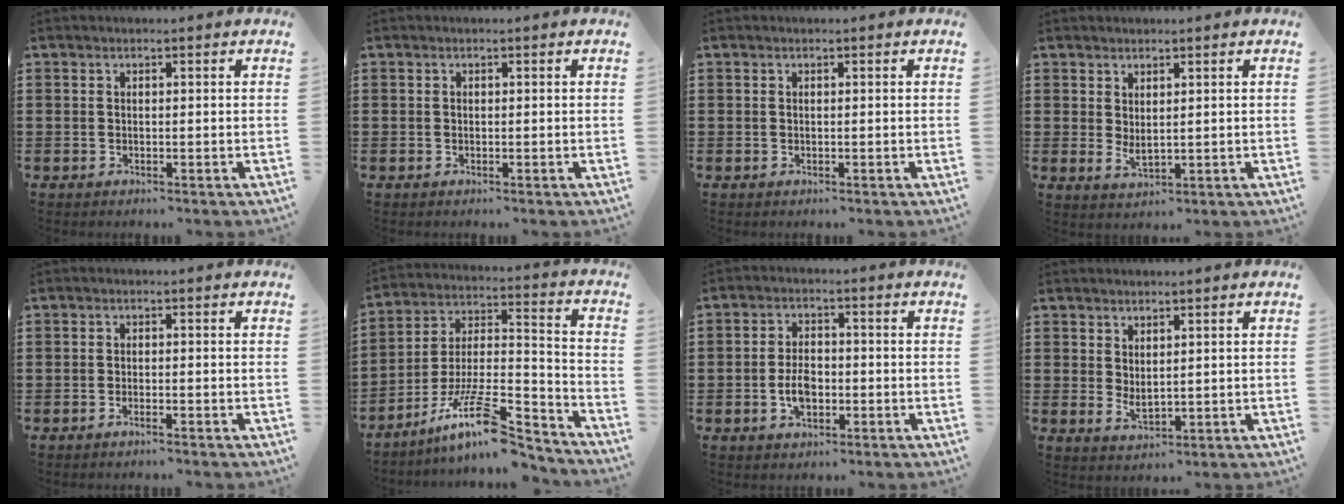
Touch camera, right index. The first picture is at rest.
{"total": 0.0}
{"total": 0.0}
{"total": 2.1, "force": [1.2, 0.6, 1.7], "torque": [-0.032, -0.002, 0.023]}
{"total": 1.0, "force": [-0.9, 0.0, 0.5], "torque": [-0.010, -0.003, -0.016]}
{"total": 14.6, "force": [-10.4, 3.2, 9.7], "torque": [-0.166, 0.021, -0.186]}
{"total": 4.6, "force": [-1.2, 2.6, 3.6], "torque": [-0.080, 0.003, -0.026]}
{"total": 2.0, "force": [1.1, 0.7, 1.4], "torque": [-0.028, -0.002, 0.022]}